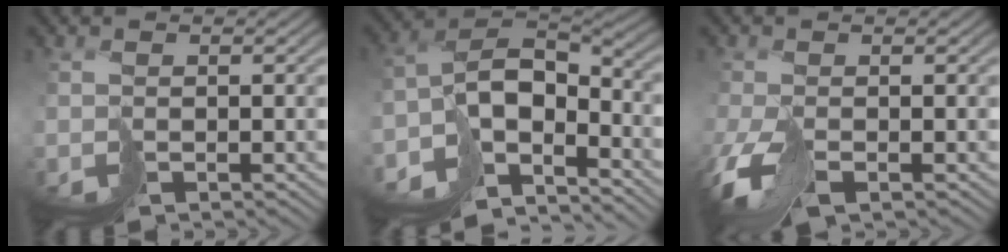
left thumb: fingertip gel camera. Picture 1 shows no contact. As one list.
[{"total": 10.8, "force": [-7.2, 5.7, 5.6], "torque": [-0.092, -0.012, -0.130]}, {"total": 4.8, "force": [-2.4, 2.0, 3.7], "torque": [-0.077, -0.009, -0.044]}]